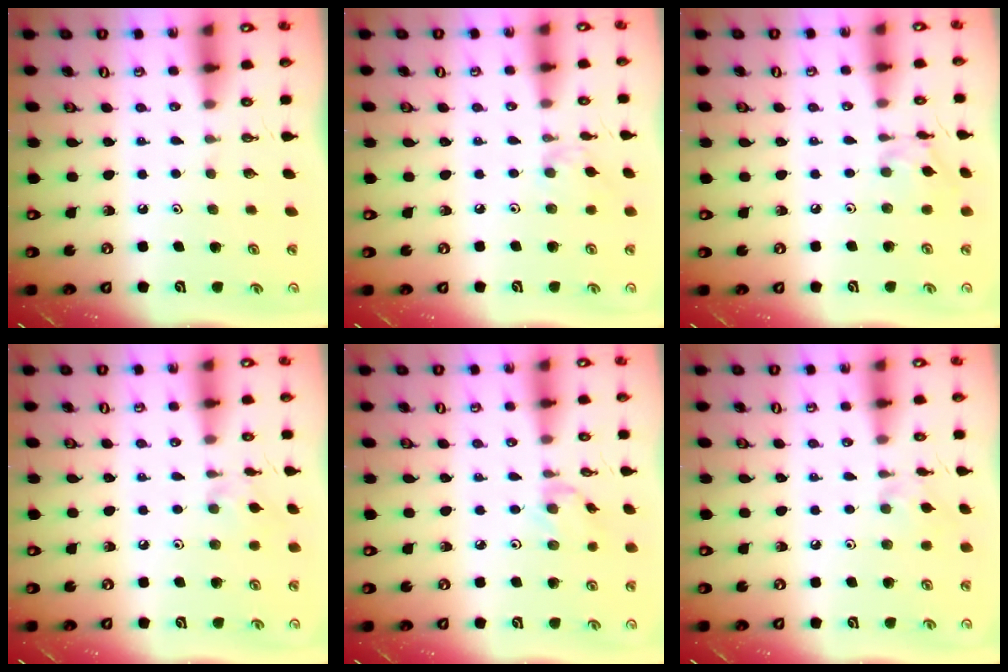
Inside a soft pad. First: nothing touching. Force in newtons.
{"total": 4.2, "press": 4.1, "slide": 0.7}
{"total": 8.2, "press": 8.2, "slide": 0.5}
{"total": 2.6, "press": 2.6, "slide": 0.5}
{"total": 1.1, "press": 1.1, "slide": 0.3}
{"total": 2.6, "press": 2.6, "slide": 0.5}